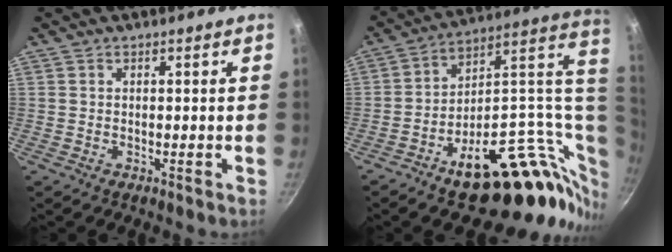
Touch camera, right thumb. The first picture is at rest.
{"total": 28.5, "force": [1.3, 15.5, 23.9], "torque": [-0.298, 0.017, 0.041]}